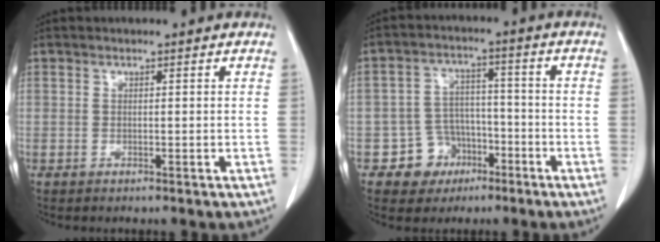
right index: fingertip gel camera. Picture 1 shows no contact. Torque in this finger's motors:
{"motor_torque": [-0.25, 0.02, -0.45, -0.21]}